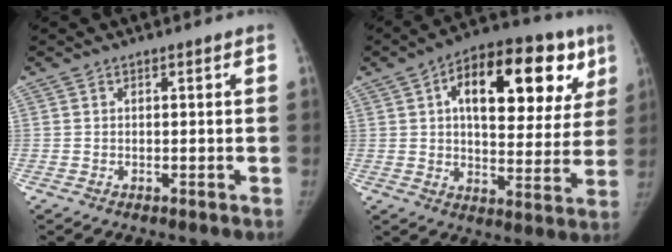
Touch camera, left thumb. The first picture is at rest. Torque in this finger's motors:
{"motor_torque": [1.43, 1.50, 2.06, -0.71, 0.13]}